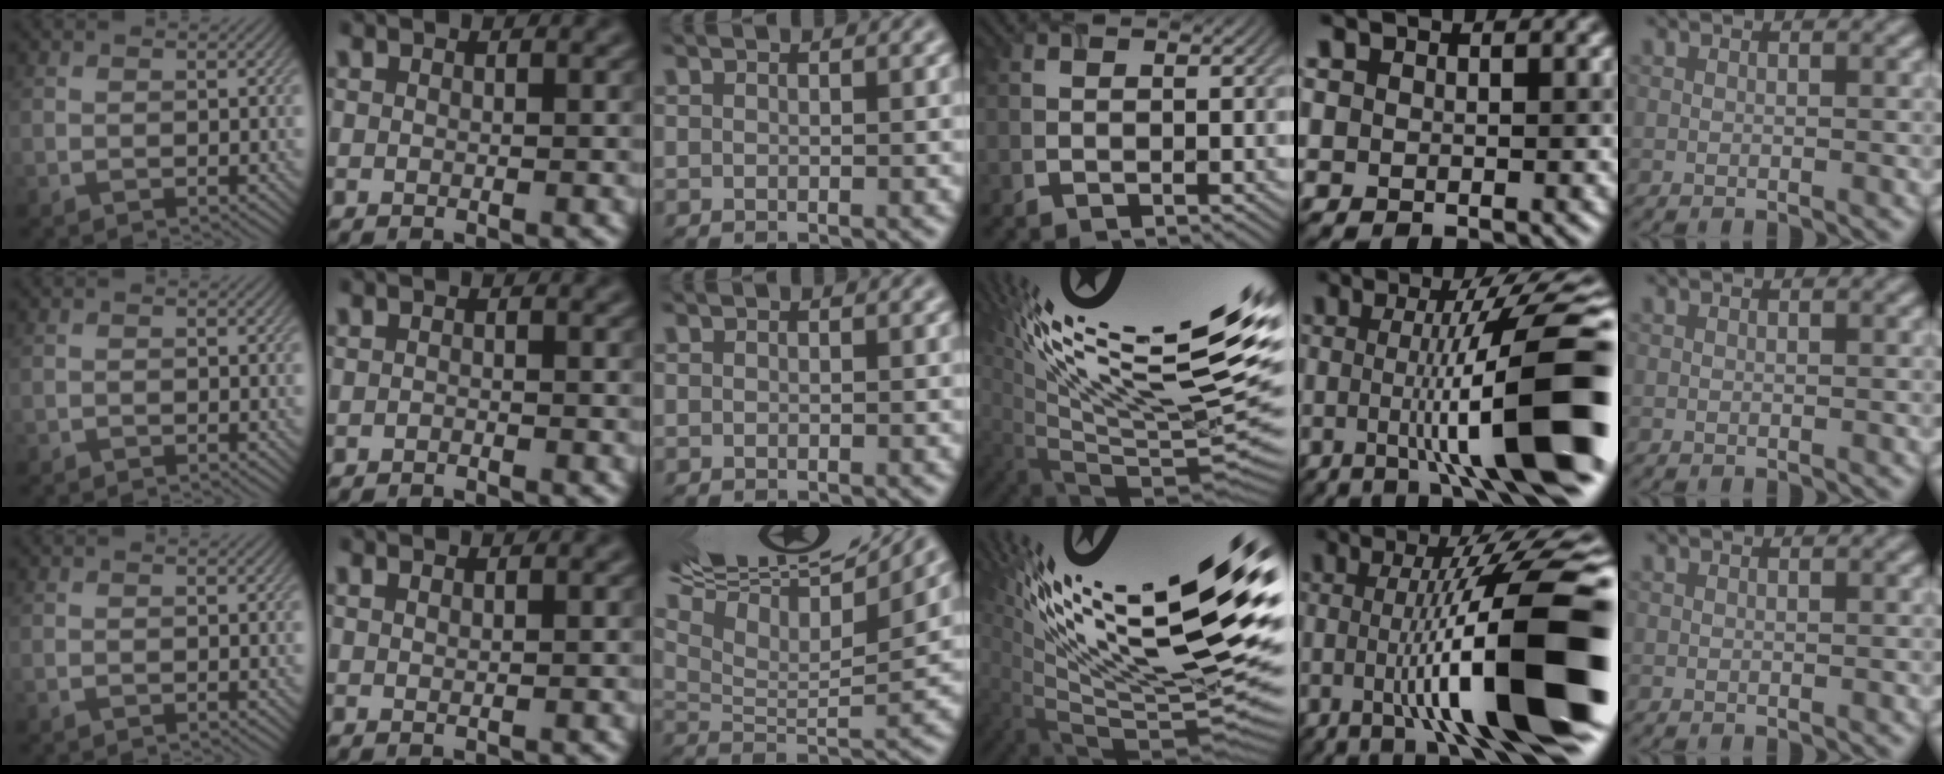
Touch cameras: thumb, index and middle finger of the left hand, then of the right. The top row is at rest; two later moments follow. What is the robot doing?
{"motion": "screw", "object": "timer"}